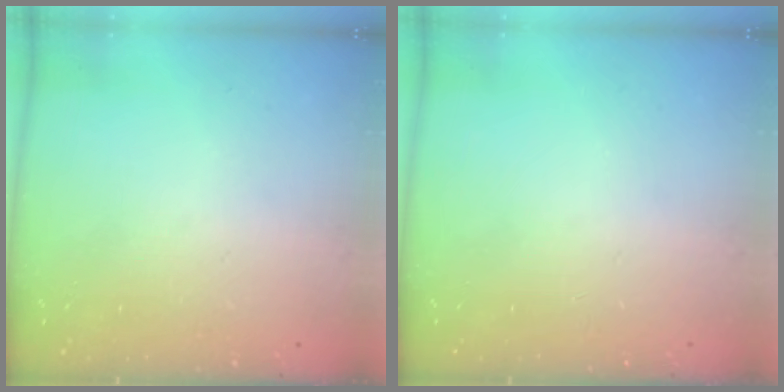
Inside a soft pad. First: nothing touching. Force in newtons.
{"total": 0.0}